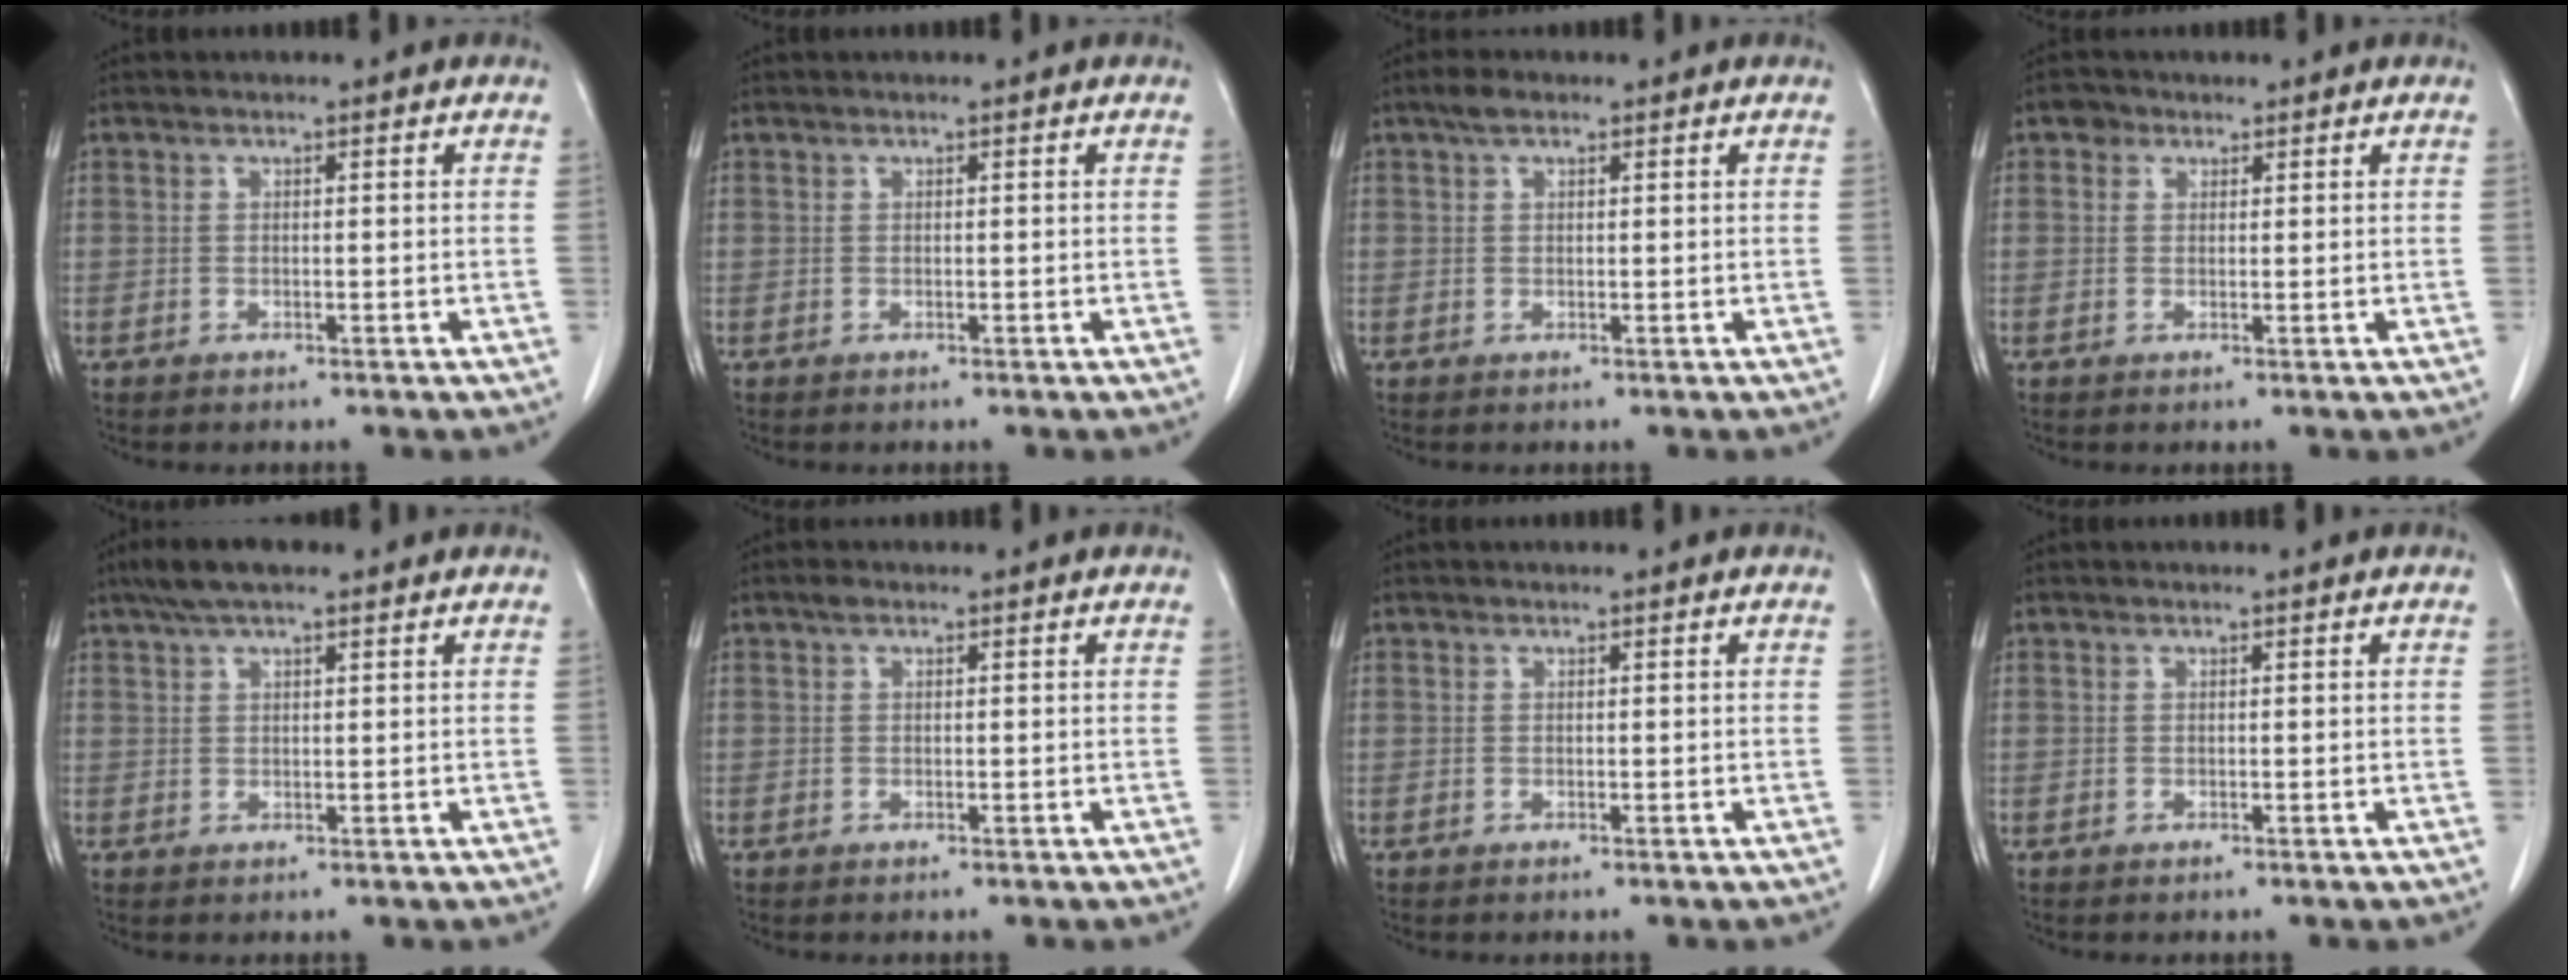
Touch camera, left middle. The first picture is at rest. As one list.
[{"total": 0.0}, {"total": 1.9, "force": [1.2, 0.9, 1.1], "torque": [-0.023, 0.011, 0.021]}, {"total": 1.7, "force": [1.0, 1.4, 0.3], "torque": [-0.005, 0.007, 0.014]}, {"total": 5.3, "force": [3.8, 1.5, 3.4], "torque": [-0.067, 0.024, 0.067]}, {"total": 0.6, "force": [0.4, 0.4, 0.4], "torque": [-0.007, 0.007, 0.005]}, {"total": 0.0}, {"total": 0.0}]